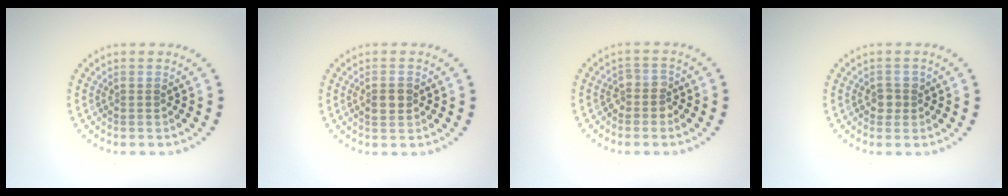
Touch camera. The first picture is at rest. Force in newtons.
{"total": 1.7, "press": 1.7, "slide": 0.2}
{"total": 1.7, "press": 1.4, "slide": 0.9}
{"total": 1.4, "press": 1.2, "slide": 0.6}